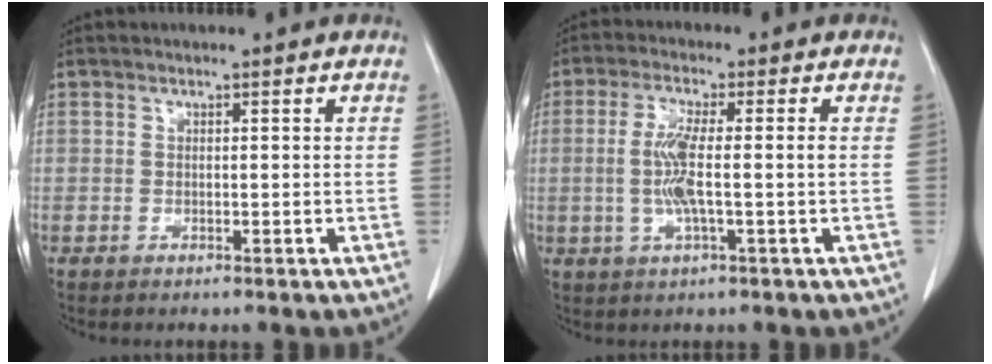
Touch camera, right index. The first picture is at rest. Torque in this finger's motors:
{"motor_torque": [0.41, 0.17, 0.21, 0.08]}